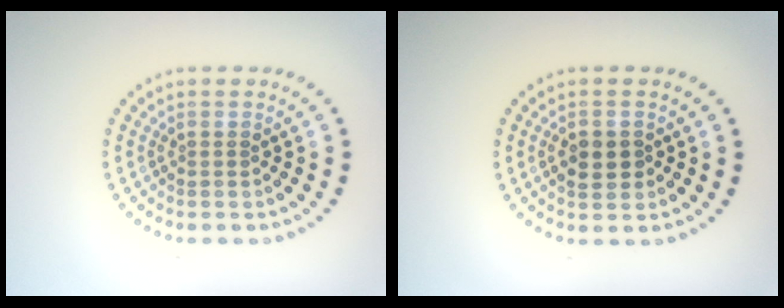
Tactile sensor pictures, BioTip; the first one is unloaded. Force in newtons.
{"total": 2.5, "press": 2.4, "slide": 0.4}